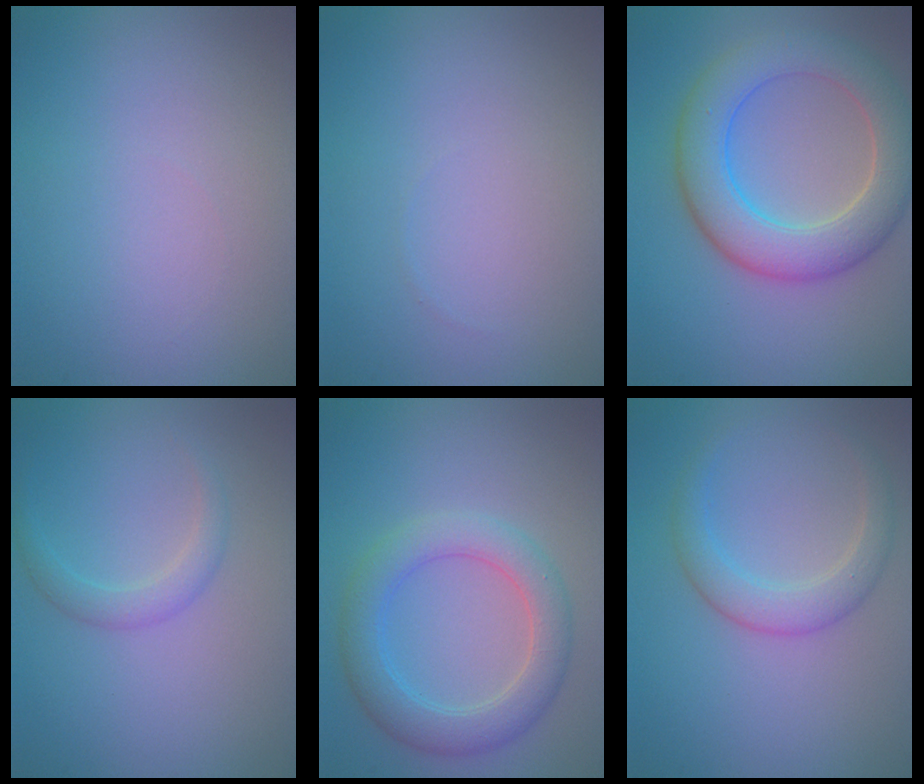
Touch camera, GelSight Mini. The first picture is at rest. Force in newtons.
{"total": 0.0}
{"total": 7.1, "press": 7.1, "slide": 0.5}
{"total": 1.7, "press": 1.7, "slide": 0.1}
{"total": 4.5, "press": 4.5, "slide": 0.2}
{"total": 2.9, "press": 2.9, "slide": 0.3}